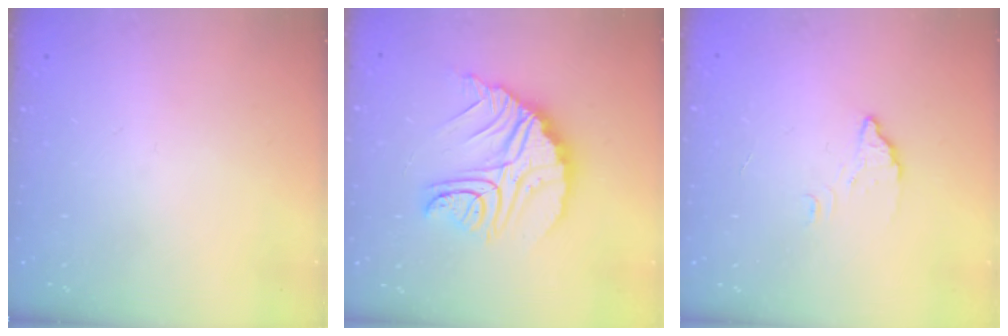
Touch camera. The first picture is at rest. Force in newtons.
{"total": 16.2, "press": 16.1, "slide": 1.3}
{"total": 2.3, "press": 2.3, "slide": 0.1}